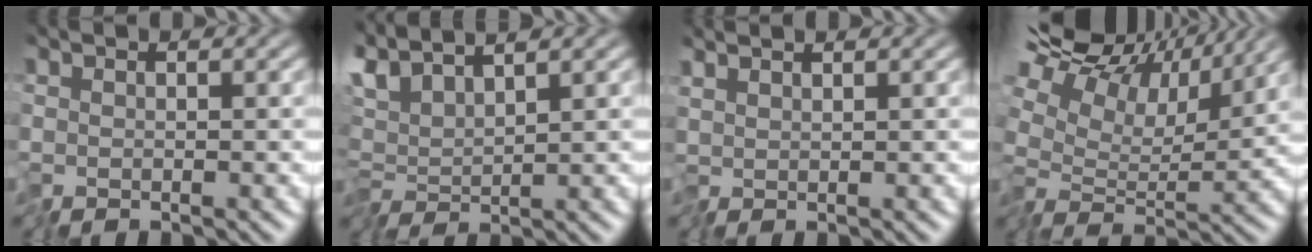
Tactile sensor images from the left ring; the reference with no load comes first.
{"total": 3.4, "force": [2.0, 0.9, 2.7], "torque": [-0.066, 0.010, 0.031]}
{"total": 1.1, "force": [1.1, -0.2, 0.2], "torque": [-0.006, 0.006, 0.022]}
{"total": 12.3, "force": [7.0, 6.9, 7.4], "torque": [-0.178, 0.044, 0.106]}